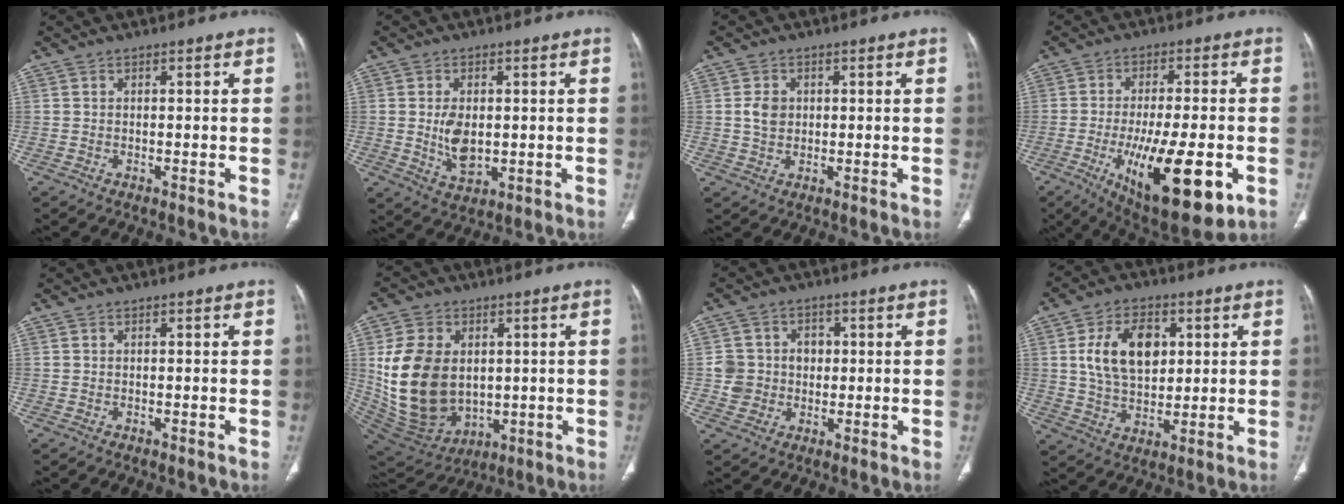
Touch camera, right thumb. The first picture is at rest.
{"total": 6.8, "force": [0.0, 4.2, 5.3], "torque": [-0.089, -0.009, 0.012]}
{"total": 3.5, "force": [0.5, 2.9, 2.0], "torque": [-0.025, 0.002, 0.011]}
{"total": 20.3, "force": [-6.7, 6.8, 18.0], "torque": [-0.274, -0.008, -0.087]}
{"total": 0.0}
{"total": 19.4, "force": [1.6, 14.2, 13.2], "torque": [-0.230, -0.015, 0.059]}
{"total": 7.2, "force": [0.0, 6.9, 1.8], "torque": [0.004, 0.014, 0.001]}
{"total": 13.0, "force": [3.1, 8.5, 9.4], "torque": [-0.132, -0.004, 0.058]}